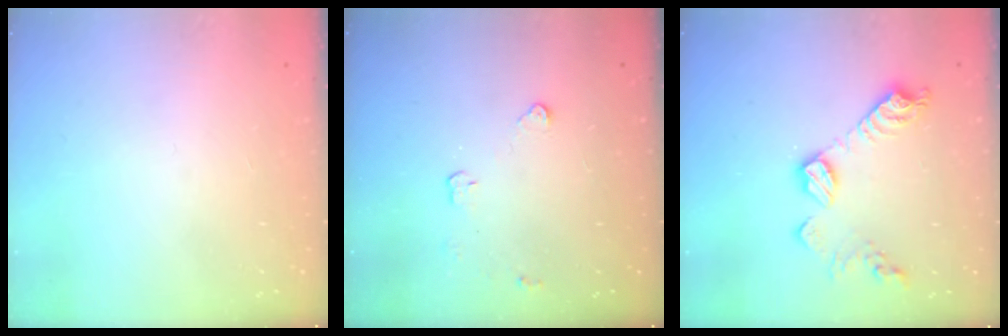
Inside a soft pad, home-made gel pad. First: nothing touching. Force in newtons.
{"total": 3.0, "press": 3.0, "slide": 0.4}
{"total": 12.1, "press": 12.1, "slide": 0.5}